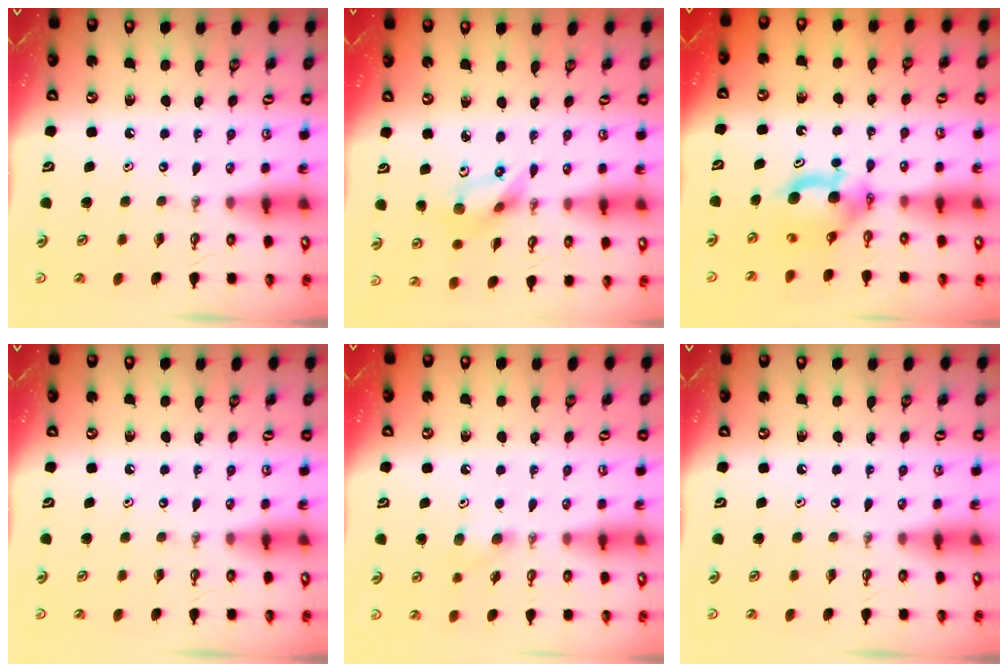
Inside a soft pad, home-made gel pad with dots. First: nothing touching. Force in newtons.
{"total": 7.6, "press": 7.1, "slide": 2.9}
{"total": 6.3, "press": 5.1, "slide": 3.6}
{"total": 0.0}
{"total": 5.2, "press": 5.0, "slide": 1.3}
{"total": 0.0}